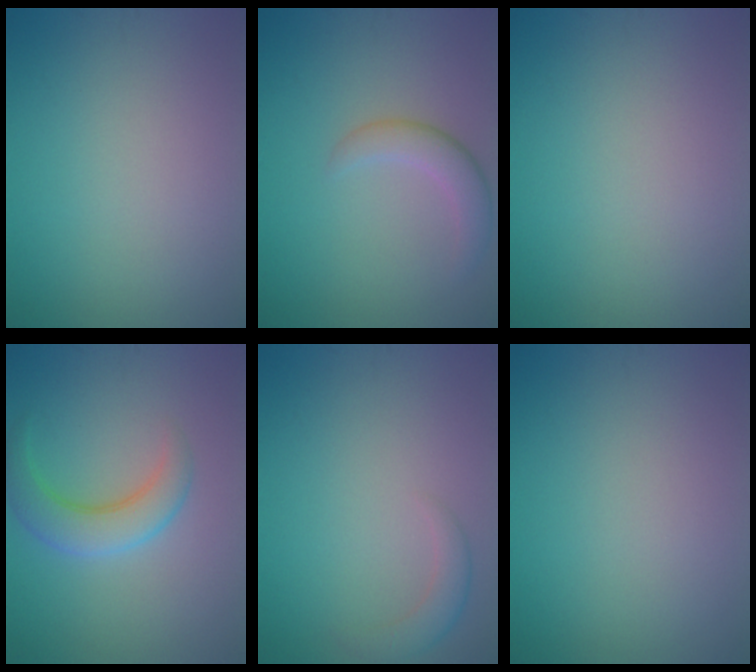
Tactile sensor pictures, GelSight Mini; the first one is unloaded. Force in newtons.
{"total": 2.8, "press": 2.7, "slide": 0.3}
{"total": 0.0}
{"total": 4.0, "press": 4.0, "slide": 0.0}
{"total": 2.0, "press": 2.0, "slide": 0.2}
{"total": 0.0}